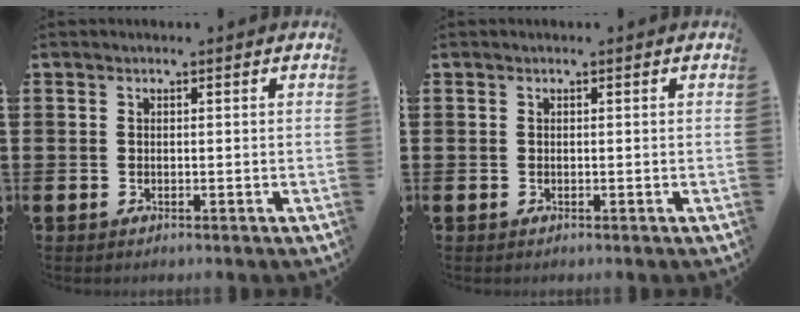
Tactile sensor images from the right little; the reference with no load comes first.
{"total": 0.0}